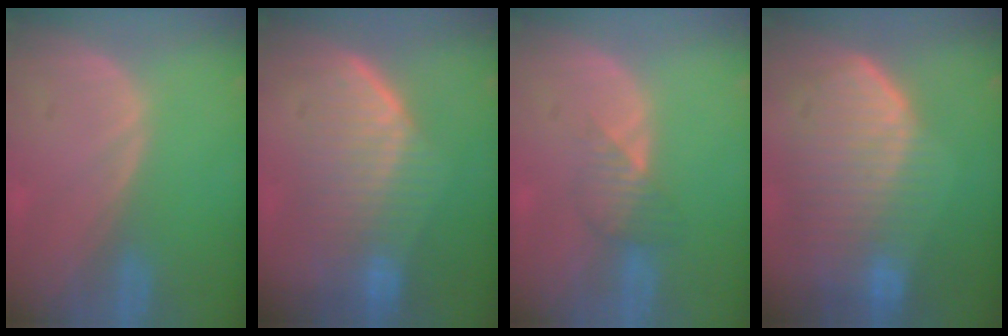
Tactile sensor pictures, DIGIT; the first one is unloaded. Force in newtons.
{"total": 7.5, "press": 7.5, "slide": 0.4}
{"total": 3.5, "press": 3.1, "slide": 1.6}
{"total": 10.8, "press": 9.5, "slide": 5.2}